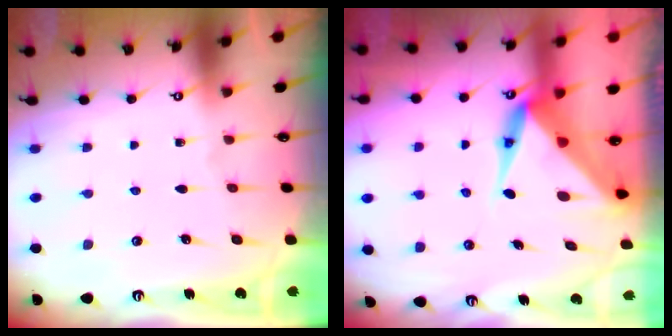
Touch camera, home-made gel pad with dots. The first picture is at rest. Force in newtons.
{"total": 8.7, "press": 8.6, "slide": 0.5}